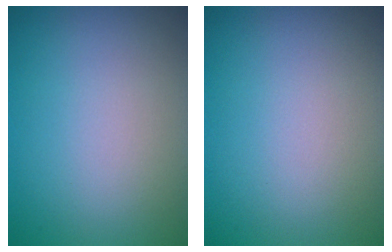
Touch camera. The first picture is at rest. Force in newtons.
{"total": 0.0}